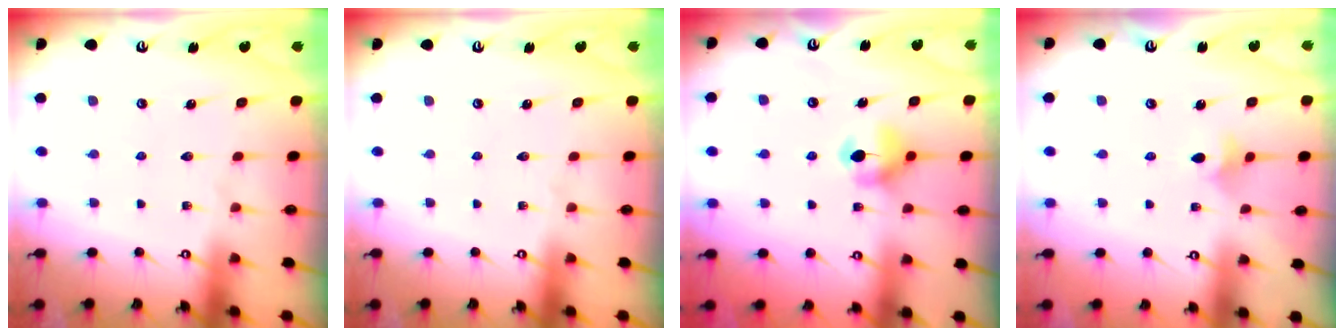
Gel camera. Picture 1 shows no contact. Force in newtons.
{"total": 0.0}
{"total": 6.5, "press": 6.5, "slide": 0.7}
{"total": 5.9, "press": 5.8, "slide": 1.0}